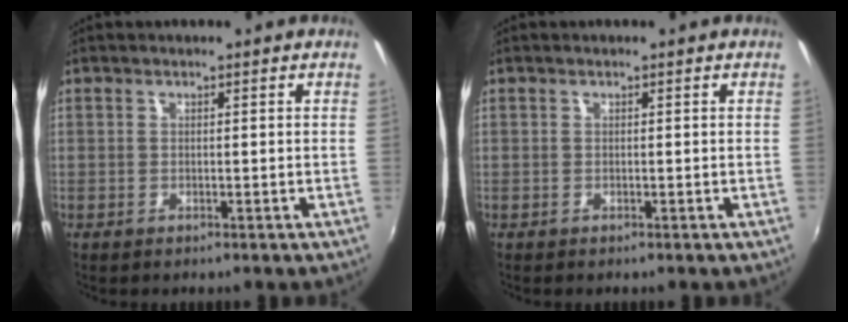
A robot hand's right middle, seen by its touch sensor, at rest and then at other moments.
{"total": 0.0}